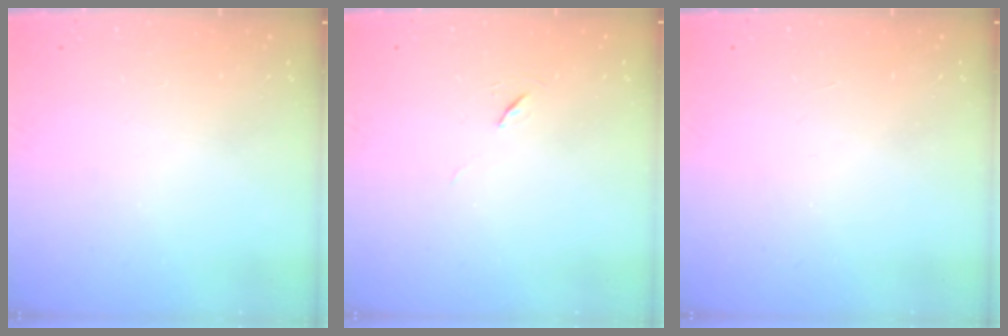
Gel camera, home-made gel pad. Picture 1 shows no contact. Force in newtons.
{"total": 5.7, "press": 5.2, "slide": 2.4}
{"total": 1.6, "press": 1.6, "slide": 0.1}